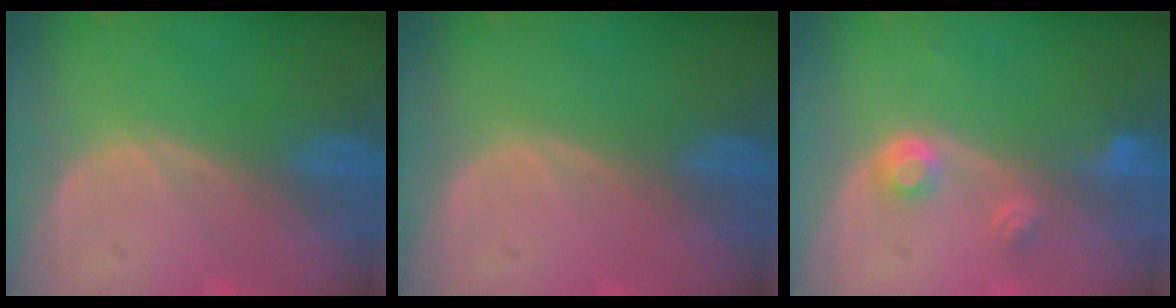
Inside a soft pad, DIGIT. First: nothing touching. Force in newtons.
{"total": 0.0}
{"total": 2.9, "press": 2.7, "slide": 1.0}